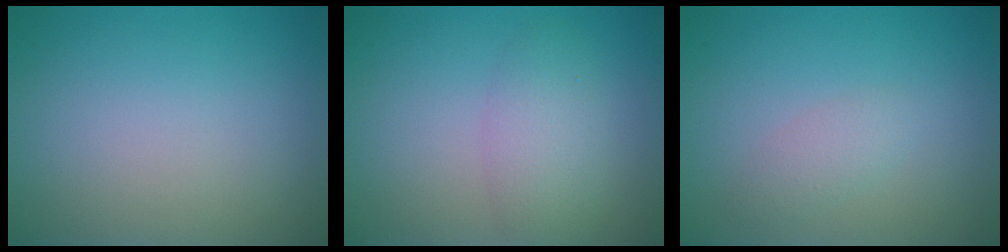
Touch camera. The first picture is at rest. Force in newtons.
{"total": 3.0, "press": 3.0, "slide": 0.2}
{"total": 1.4, "press": 1.4, "slide": 0.1}